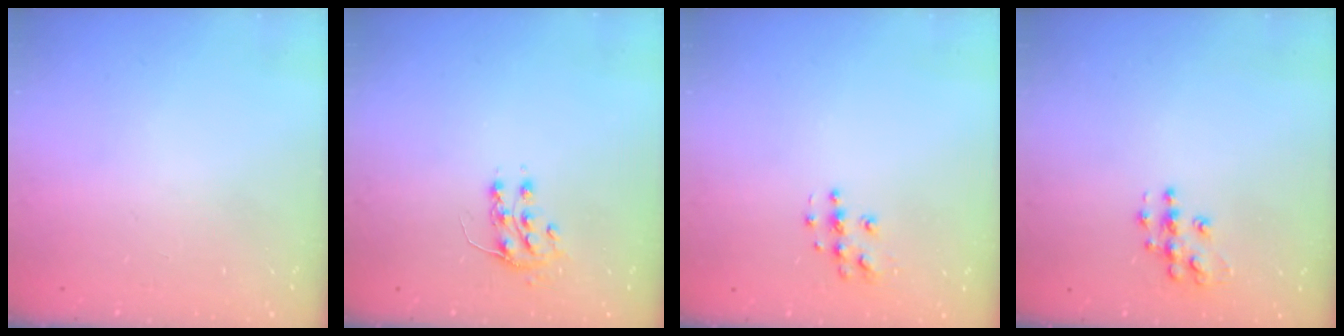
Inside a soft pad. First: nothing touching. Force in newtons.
{"total": 7.3, "press": 7.3, "slide": 0.4}
{"total": 5.9, "press": 5.9, "slide": 0.1}
{"total": 7.9, "press": 7.9, "slide": 0.3}